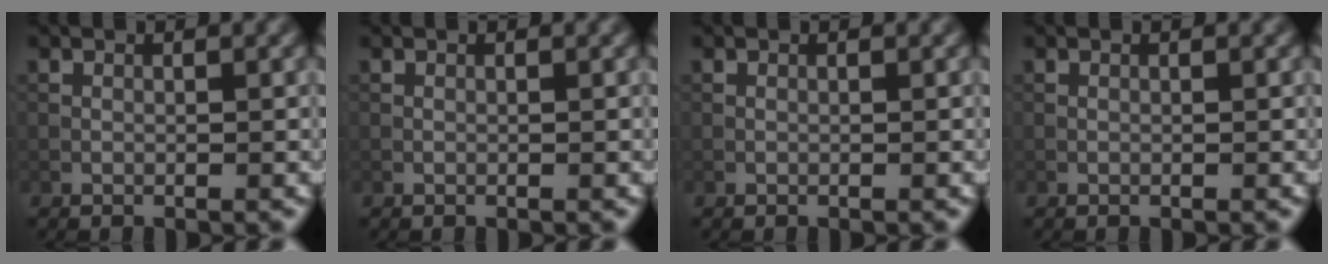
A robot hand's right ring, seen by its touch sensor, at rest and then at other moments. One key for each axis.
{"total": 0.0}
{"total": 0.0}
{"total": 0.0}